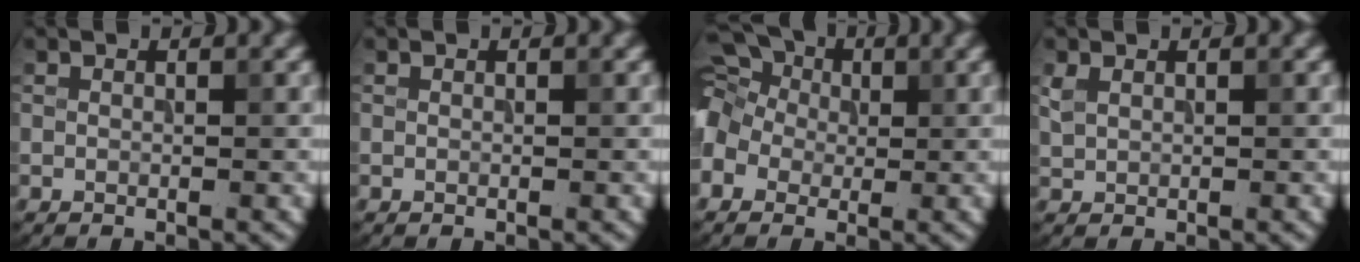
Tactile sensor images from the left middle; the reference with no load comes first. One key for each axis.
{"total": 0.0}
{"total": 9.9, "fx": 1.0, "fy": 8.3, "fz": 5.4, "tx": -0.119, "ty": 0.044, "tz": -0.042}
{"total": 1.2, "fx": 0.6, "fy": 0.8, "fz": 0.6, "tx": -0.016, "ty": 0.001, "tz": 0.017}